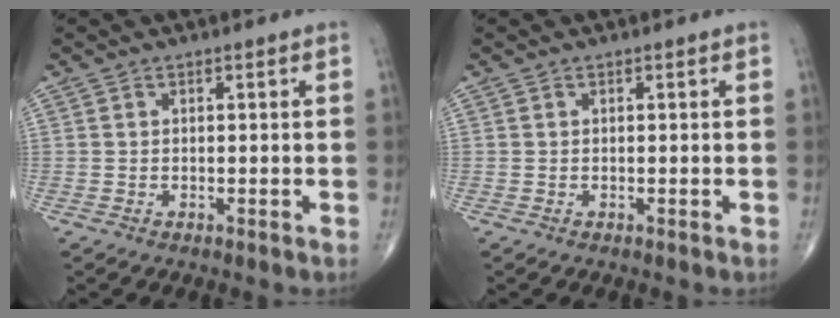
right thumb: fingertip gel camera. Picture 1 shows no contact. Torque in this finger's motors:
{"motor_torque": [0.02, 0.01, -0.01, 0.00, 0.01]}